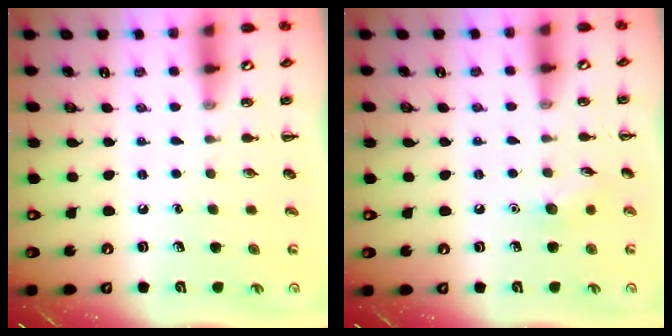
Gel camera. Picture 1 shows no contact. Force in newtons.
{"total": 6.9, "press": 6.6, "slide": 1.7}